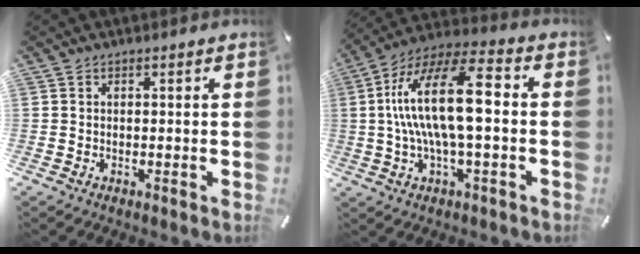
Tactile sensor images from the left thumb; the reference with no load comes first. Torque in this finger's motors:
{"motor_torque": [2.47, 2.54, 2.52, -0.22, 0.82]}